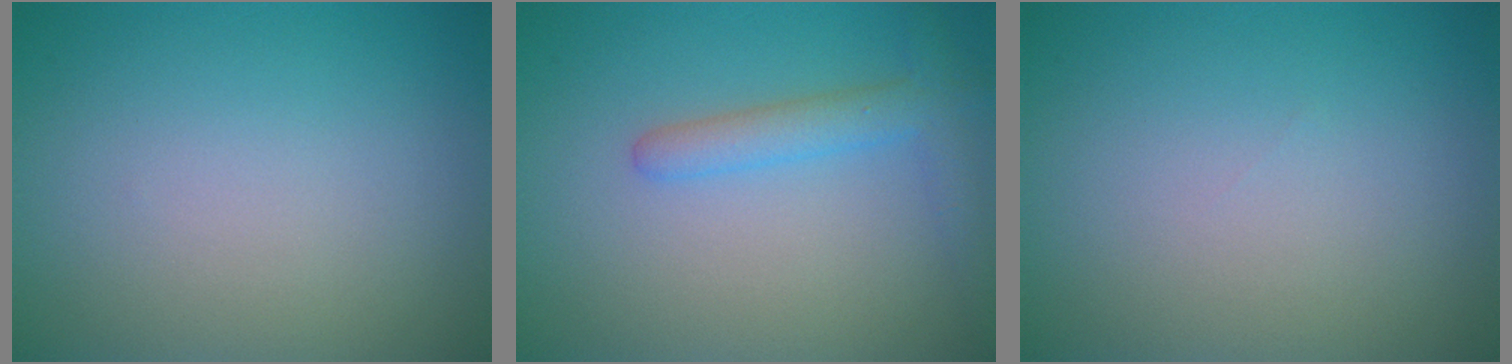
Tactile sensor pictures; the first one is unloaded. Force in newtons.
{"total": 2.9, "press": 2.9, "slide": 0.2}
{"total": 0.0}